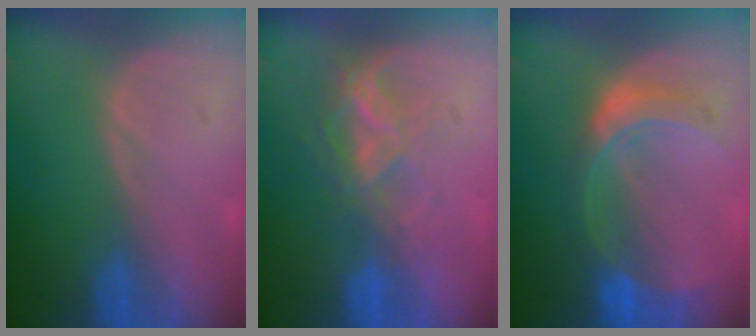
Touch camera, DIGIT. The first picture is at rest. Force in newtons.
{"total": 6.8, "press": 5.9, "slide": 3.4}
{"total": 7.5, "press": 6.6, "slide": 3.7}